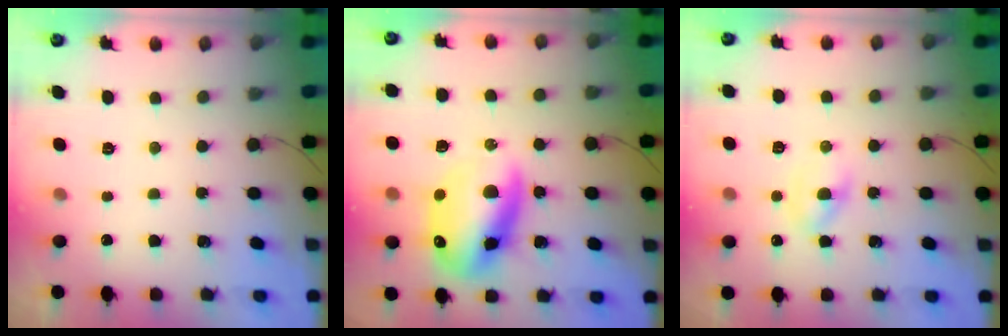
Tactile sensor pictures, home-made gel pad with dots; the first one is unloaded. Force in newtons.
{"total": 17.2, "press": 16.7, "slide": 3.9}
{"total": 3.4, "press": 3.2, "slide": 1.1}